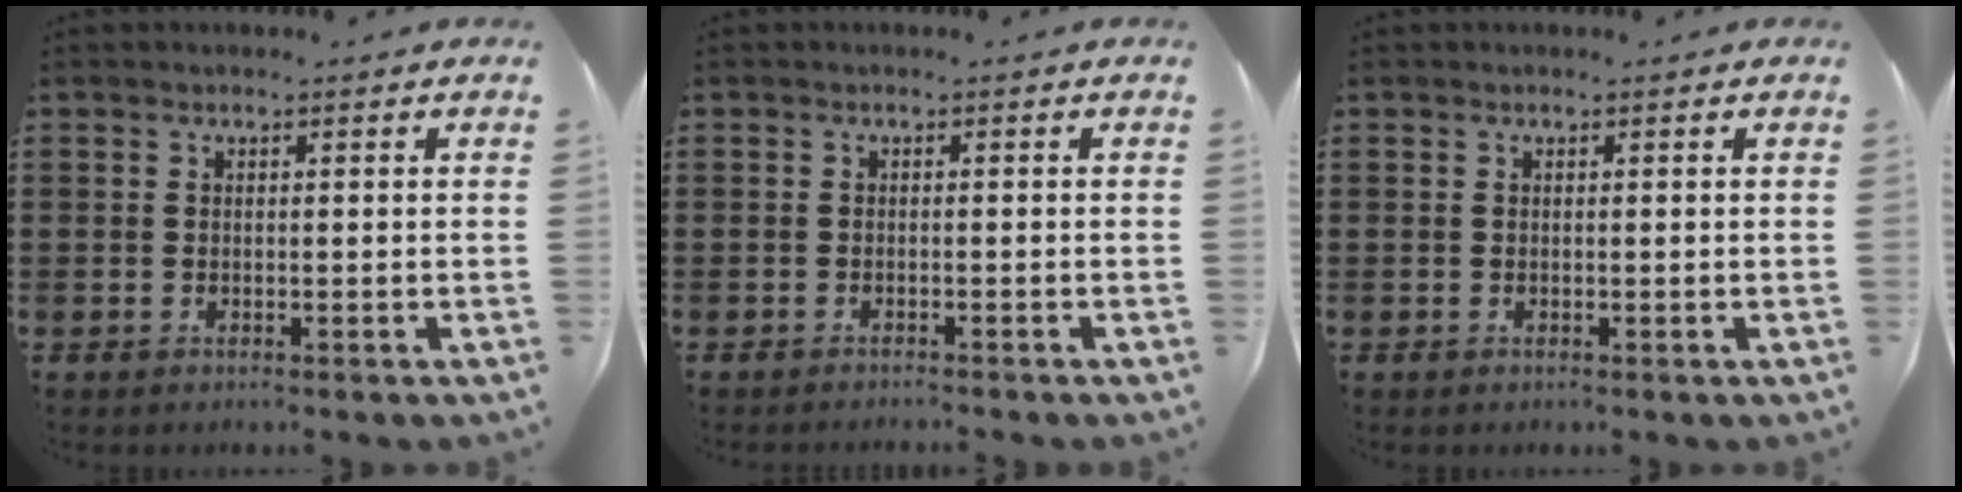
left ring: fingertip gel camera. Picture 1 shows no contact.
{"total": 0.8, "force": [-0.8, -0.1, 0.1], "torque": [-0.004, 0.000, -0.015]}
{"total": 0.0}